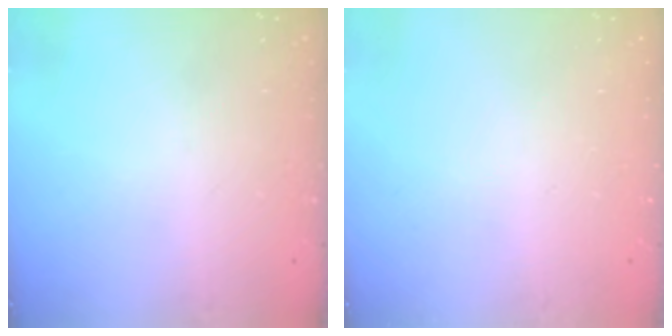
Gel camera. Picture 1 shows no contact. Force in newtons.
{"total": 0.0}